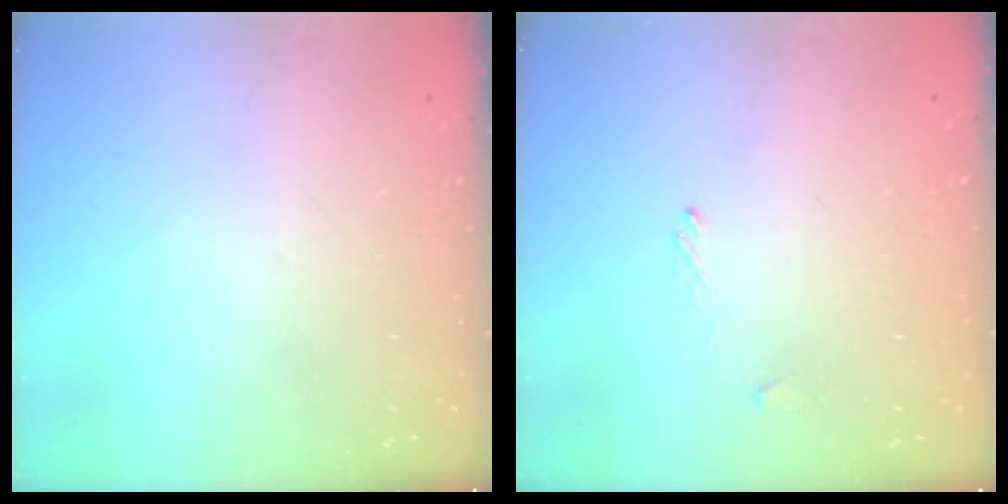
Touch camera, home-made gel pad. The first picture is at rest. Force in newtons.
{"total": 1.1, "press": 1.0, "slide": 0.5}